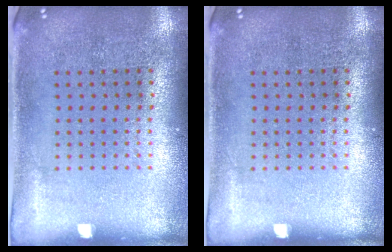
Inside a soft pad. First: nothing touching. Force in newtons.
{"total": 0.0}